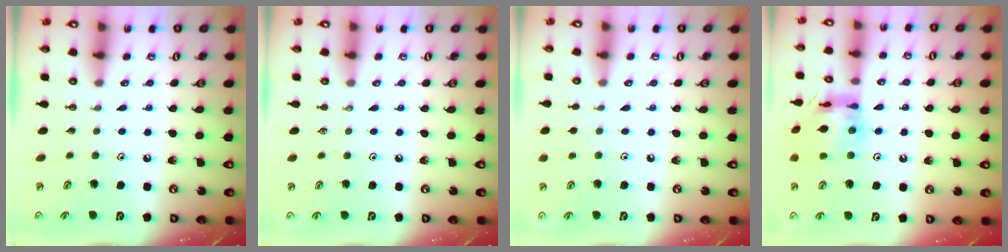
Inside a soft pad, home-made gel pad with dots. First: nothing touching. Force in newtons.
{"total": 0.0}
{"total": 2.9, "press": 2.8, "slide": 0.6}
{"total": 13.1, "press": 13.0, "slide": 1.4}